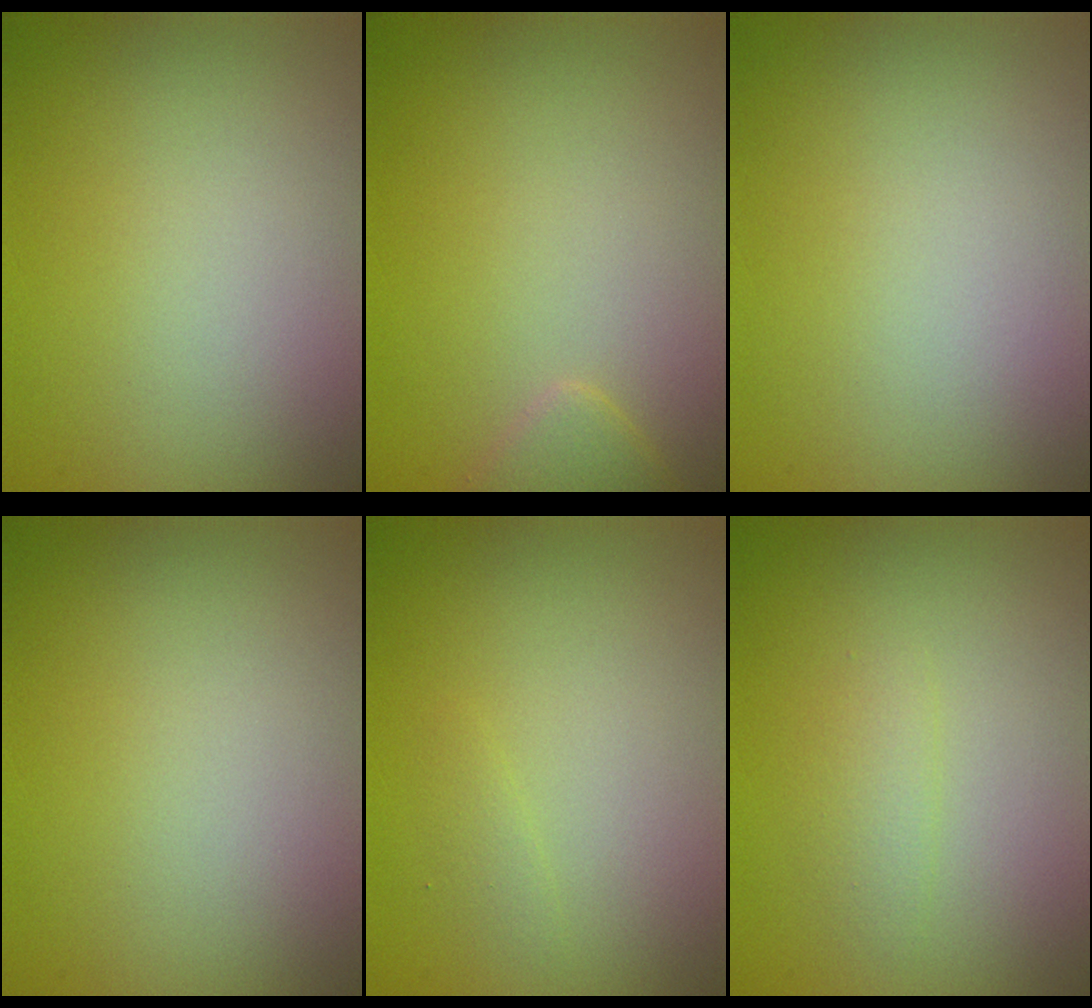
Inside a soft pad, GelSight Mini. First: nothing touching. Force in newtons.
{"total": 1.5, "press": 1.5, "slide": 0.2}
{"total": 0.0}
{"total": 0.0}
{"total": 0.6, "press": 0.6, "slide": 0.0}
{"total": 1.2, "press": 1.2, "slide": 0.1}